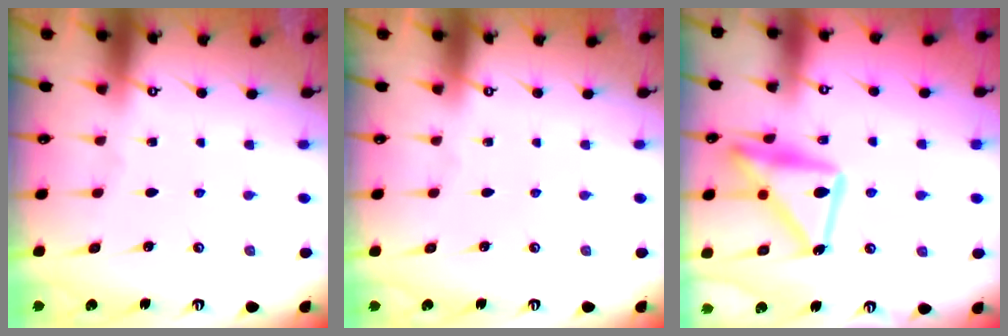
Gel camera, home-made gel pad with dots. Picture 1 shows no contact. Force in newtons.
{"total": 0.0}
{"total": 19.0, "press": 19.0, "slide": 1.4}